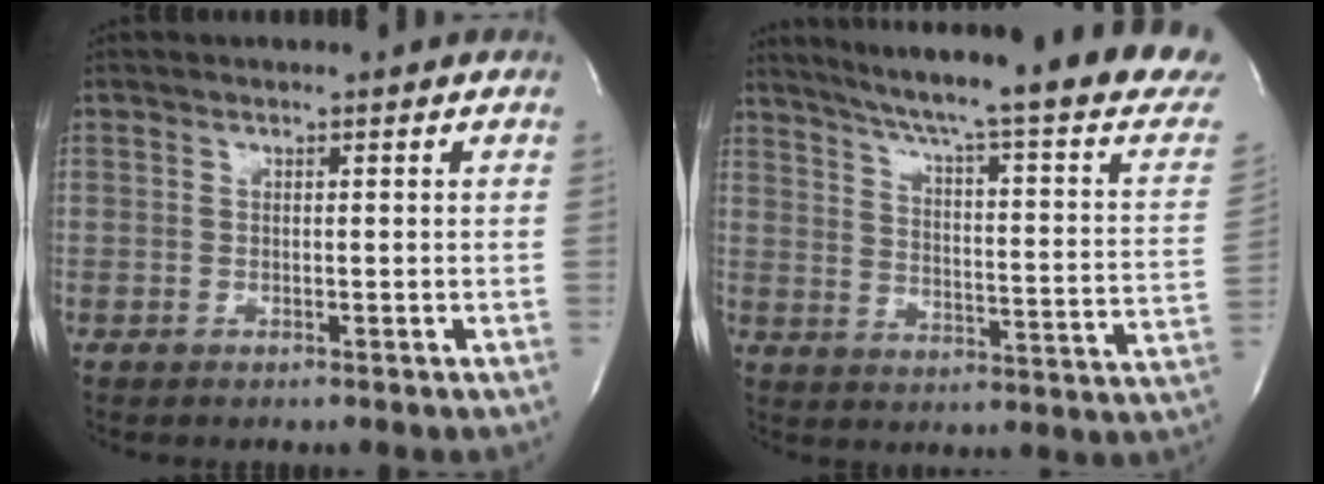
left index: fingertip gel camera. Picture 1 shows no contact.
{"total": 27.7, "force": [23.1, 0.9, 15.3], "torque": [-0.225, -0.069, 0.284]}